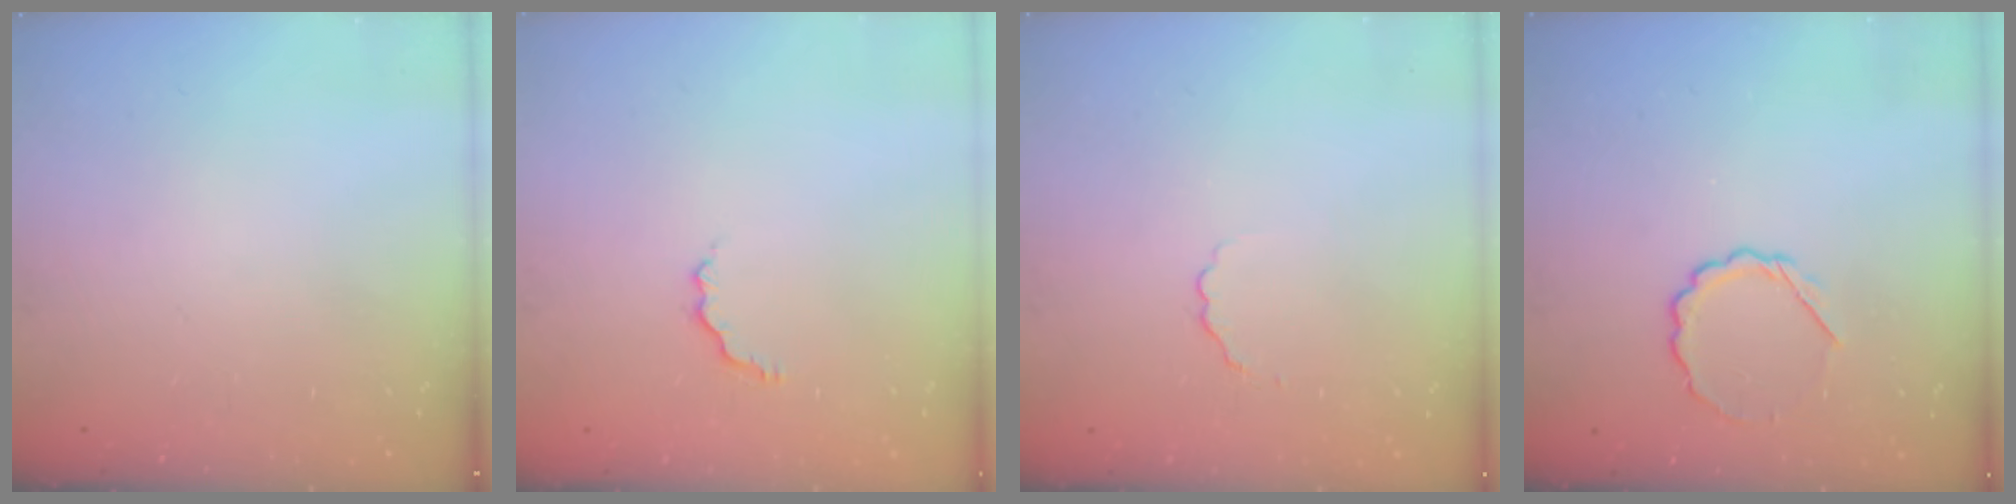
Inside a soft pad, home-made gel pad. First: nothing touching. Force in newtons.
{"total": 3.1, "press": 3.0, "slide": 0.6}
{"total": 1.9, "press": 1.7, "slide": 0.8}
{"total": 5.9, "press": 5.7, "slide": 1.4}